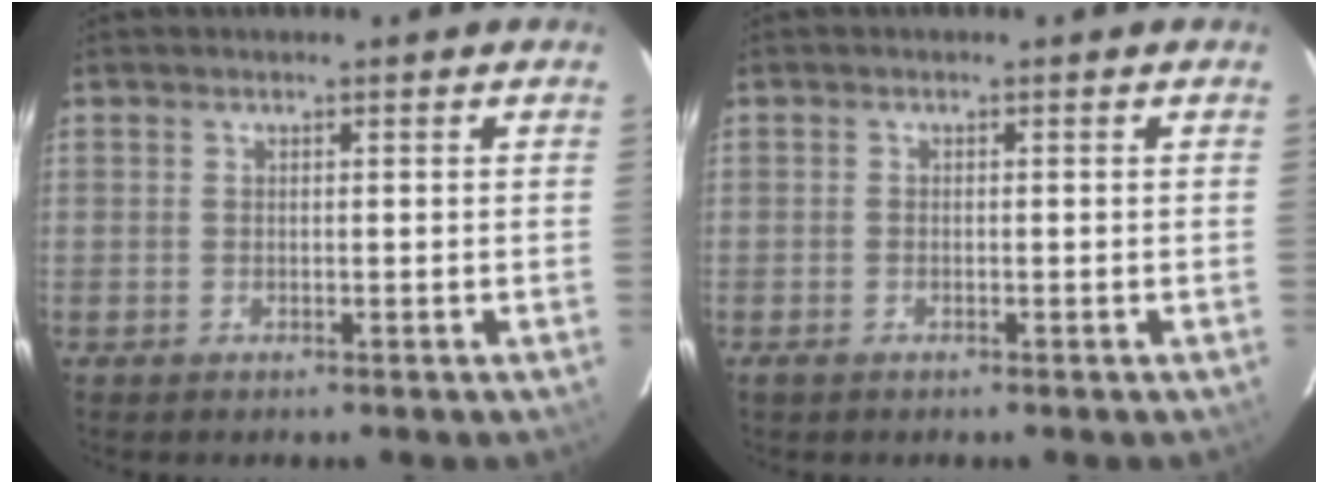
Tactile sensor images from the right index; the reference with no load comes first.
{"total": 1.0, "force": [-0.8, 0.5, 0.3], "torque": [-0.008, -0.002, -0.017]}